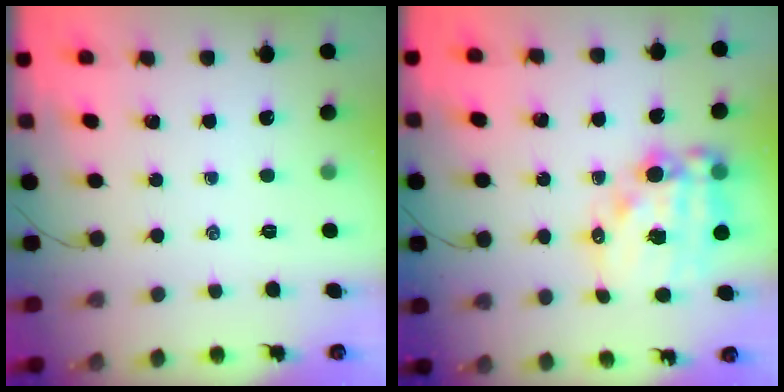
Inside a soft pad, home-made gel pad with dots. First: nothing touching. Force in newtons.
{"total": 15.7, "press": 15.3, "slide": 3.6}